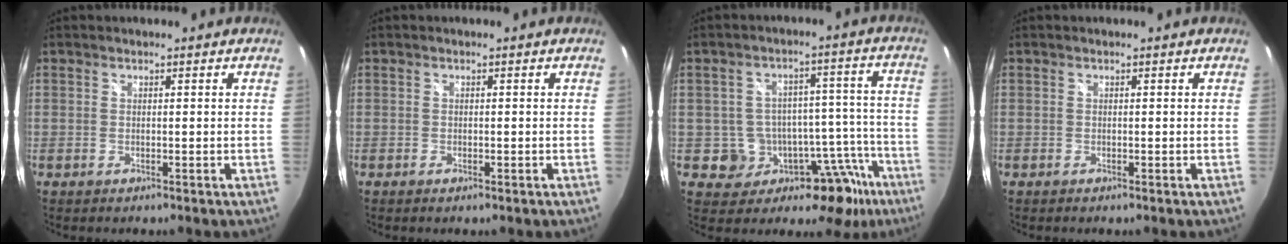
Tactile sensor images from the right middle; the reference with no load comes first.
{"total": 0.6, "force": [-0.4, 0.2, 0.4], "torque": [-0.006, -0.002, -0.009]}
{"total": 16.3, "force": [-9.6, 10.6, 7.8], "torque": [-0.101, 0.026, -0.102]}
{"total": 0.0}